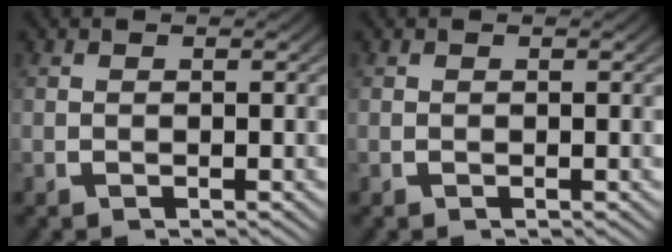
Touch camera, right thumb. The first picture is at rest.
{"total": 0.0}